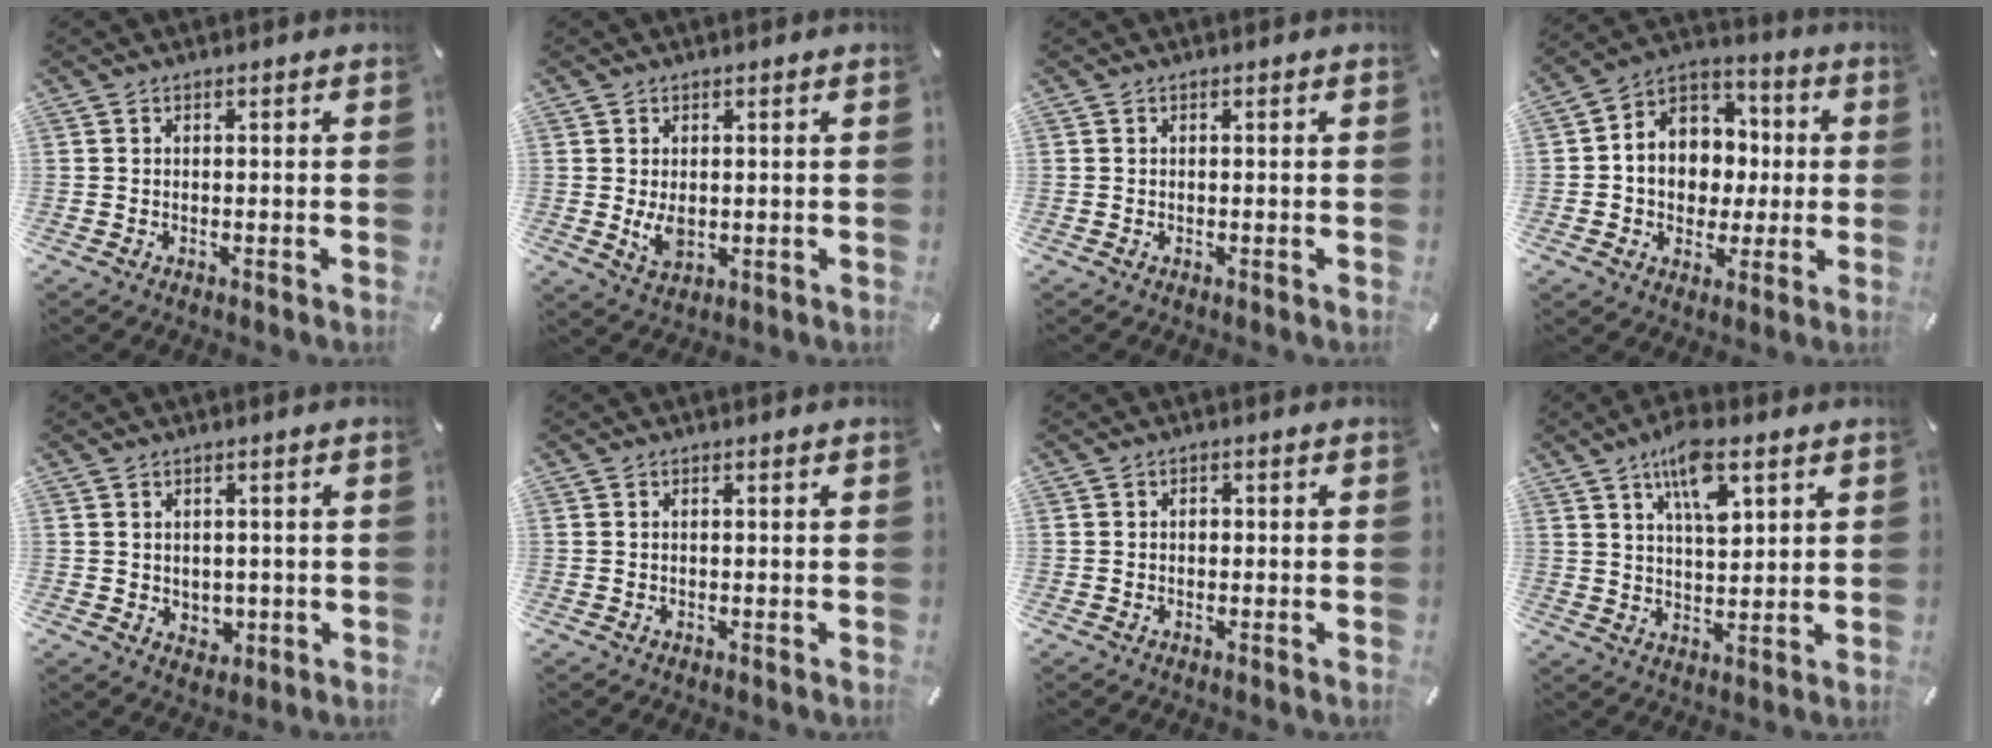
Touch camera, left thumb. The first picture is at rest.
{"total": 4.5, "force": [0.0, 3.0, 3.4], "torque": [-0.074, -0.006, -0.003]}
{"total": 0.0}
{"total": 11.3, "force": [-0.6, 10.6, 4.1], "torque": [-0.082, 0.002, -0.005]}
{"total": 3.1, "force": [0.8, 2.9, 0.6], "torque": [0.000, -0.002, 0.013]}
{"total": 0.0}
{"total": 1.0, "force": [0.0, 0.8, 0.6], "torque": [-0.013, 0.005, -0.003]}
{"total": 10.2, "force": [5.6, 4.3, 7.4], "torque": [-0.116, -0.018, 0.093]}